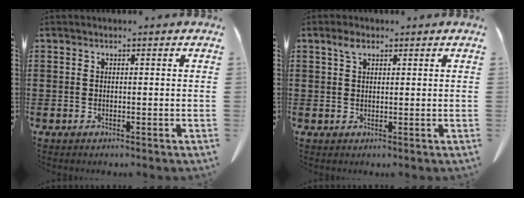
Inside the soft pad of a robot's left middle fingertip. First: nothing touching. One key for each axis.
{"total": 2.2, "fx": 1.2, "fy": 1.1, "fz": 1.4, "tx": -0.034, "ty": 0.003, "tz": 0.023}